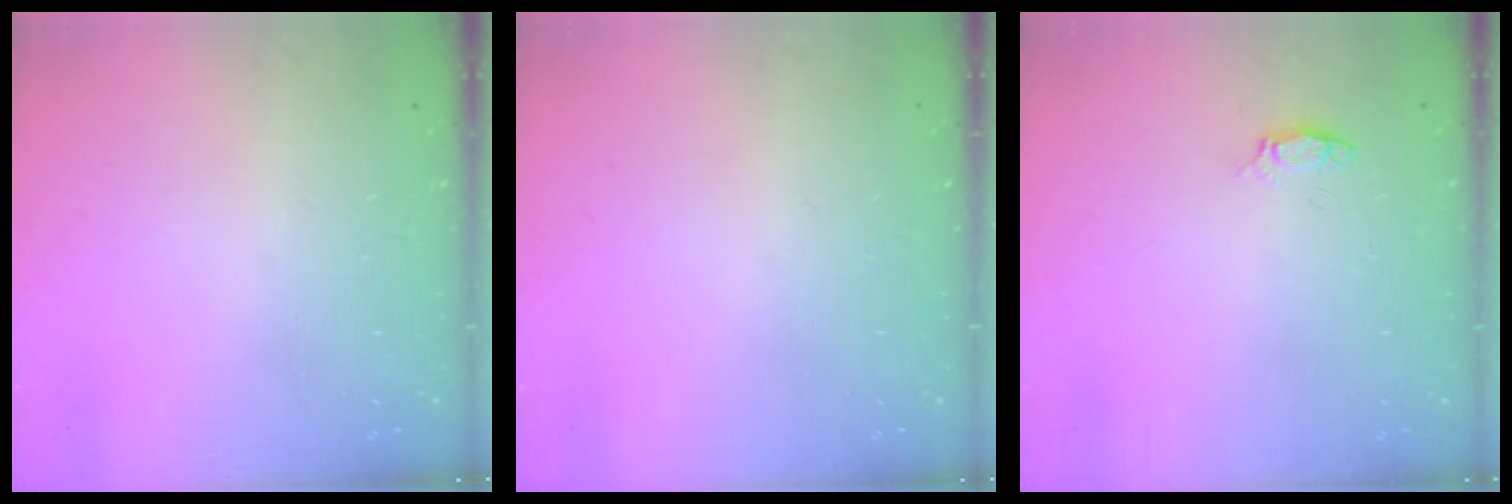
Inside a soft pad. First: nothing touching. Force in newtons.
{"total": 0.0}
{"total": 3.2, "press": 3.2, "slide": 0.4}